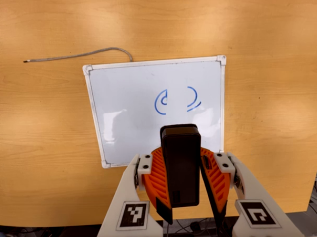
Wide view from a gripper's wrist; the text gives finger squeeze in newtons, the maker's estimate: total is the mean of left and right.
{"total": 10.1, "left": 10.1, "right": 10.1}